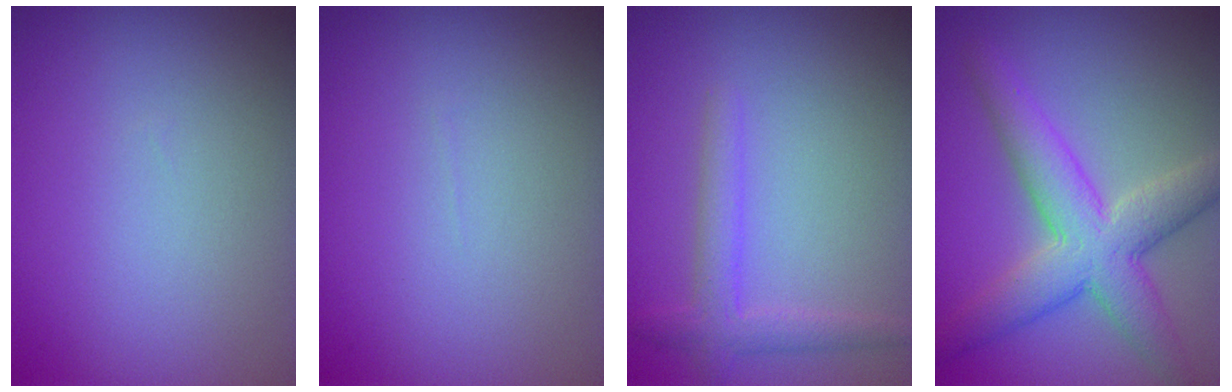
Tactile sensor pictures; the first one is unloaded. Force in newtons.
{"total": 0.0}
{"total": 2.4, "press": 2.4, "slide": 0.0}
{"total": 6.6, "press": 6.6, "slide": 0.2}